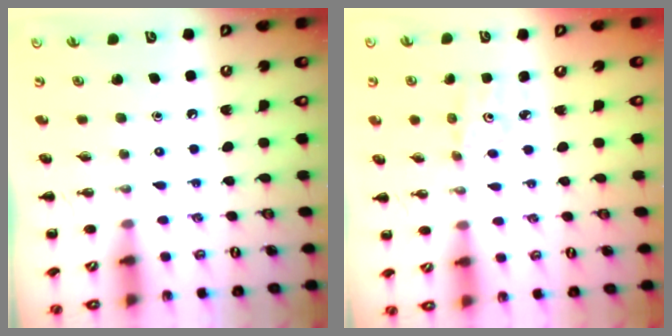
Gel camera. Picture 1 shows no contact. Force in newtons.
{"total": 1.9, "press": 1.9, "slide": 0.4}